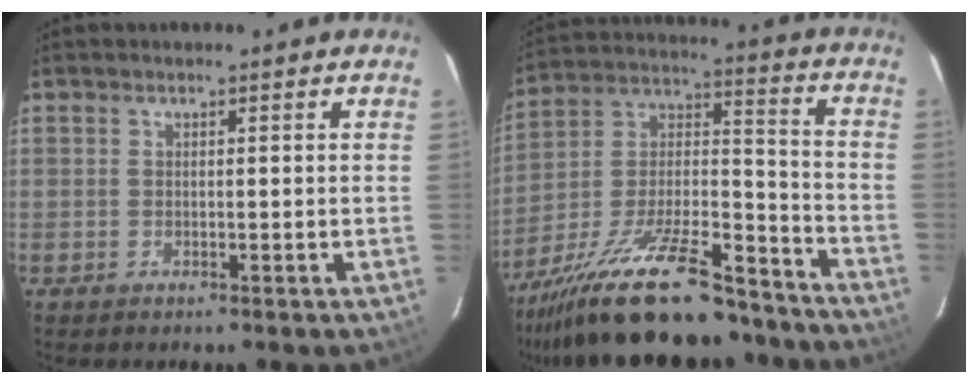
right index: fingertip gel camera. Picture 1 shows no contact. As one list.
[{"total": 28.6, "force": [-22.1, 7.9, 16.4], "torque": [-0.301, -0.021, -0.340]}]